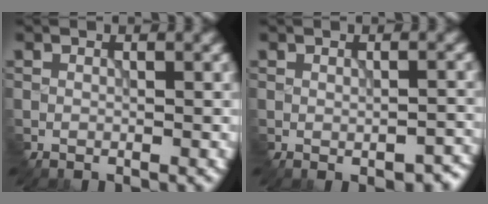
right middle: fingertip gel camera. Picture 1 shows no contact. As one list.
[{"total": 2.0, "force": [-1.2, 0.7, 1.5], "torque": [-0.024, -0.003, -0.009]}]